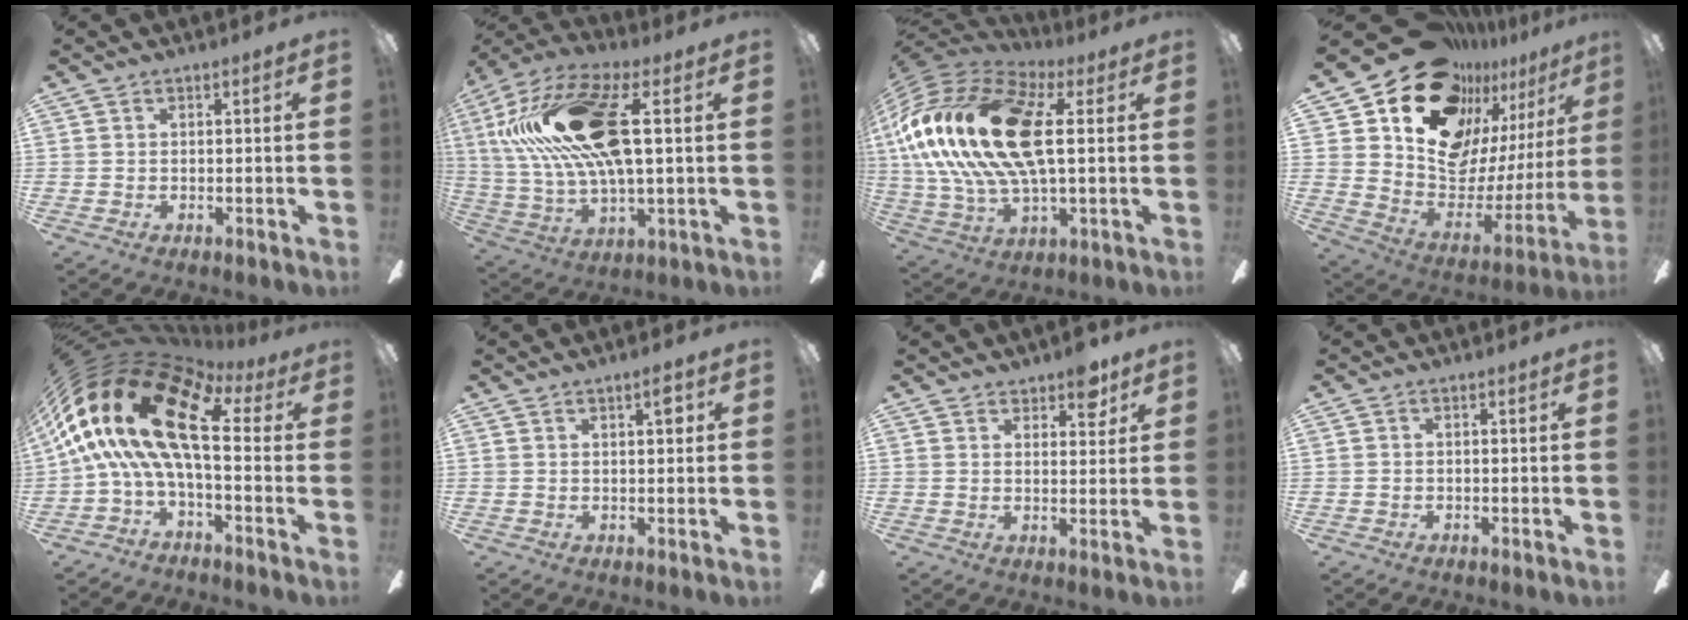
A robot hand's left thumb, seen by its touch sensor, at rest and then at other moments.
{"total": 24.8, "force": [6.2, 10.6, 21.6], "torque": [-0.434, 0.000, 0.101]}
{"total": 25.5, "force": [3.5, 12.5, 22.0], "torque": [-0.467, 0.002, 0.057]}
{"total": 17.6, "force": [13.9, 9.5, 5.2], "torque": [-0.092, -0.122, 0.261]}
{"total": 24.7, "force": [5.0, 11.5, 21.3], "torque": [-0.461, -0.033, 0.084]}
{"total": 3.3, "force": [1.6, 1.0, 2.7], "torque": [-0.033, -0.004, 0.020]}
{"total": 5.8, "force": [4.4, 2.6, 2.7], "torque": [-0.023, -0.021, 0.074]}
{"total": 0.0}